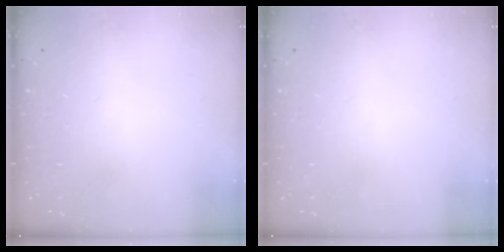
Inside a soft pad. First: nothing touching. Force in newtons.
{"total": 0.0}